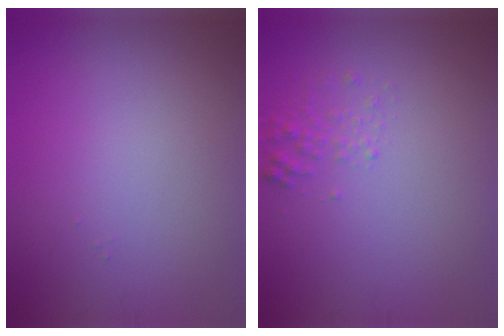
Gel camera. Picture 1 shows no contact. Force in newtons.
{"total": 1.3, "press": 1.3, "slide": 0.1}